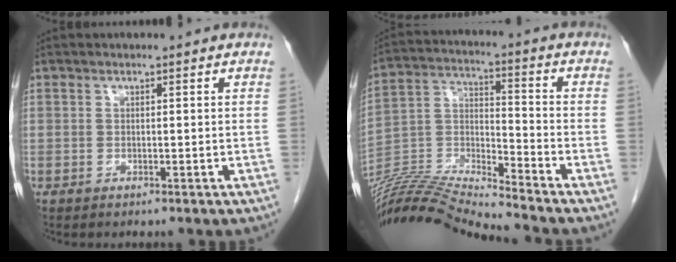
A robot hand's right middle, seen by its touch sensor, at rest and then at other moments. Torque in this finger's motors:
{"motor_torque": [0.62, -1.44, 0.25, 0.13]}